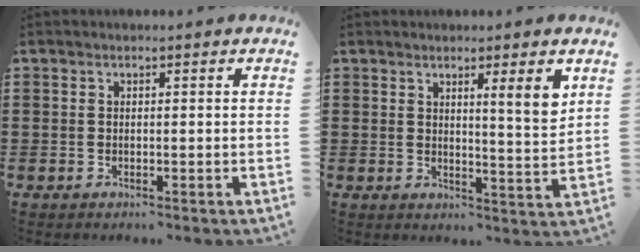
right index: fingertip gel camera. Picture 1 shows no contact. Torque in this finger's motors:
{"motor_torque": [0.16, 0.18, 0.26, 0.02]}